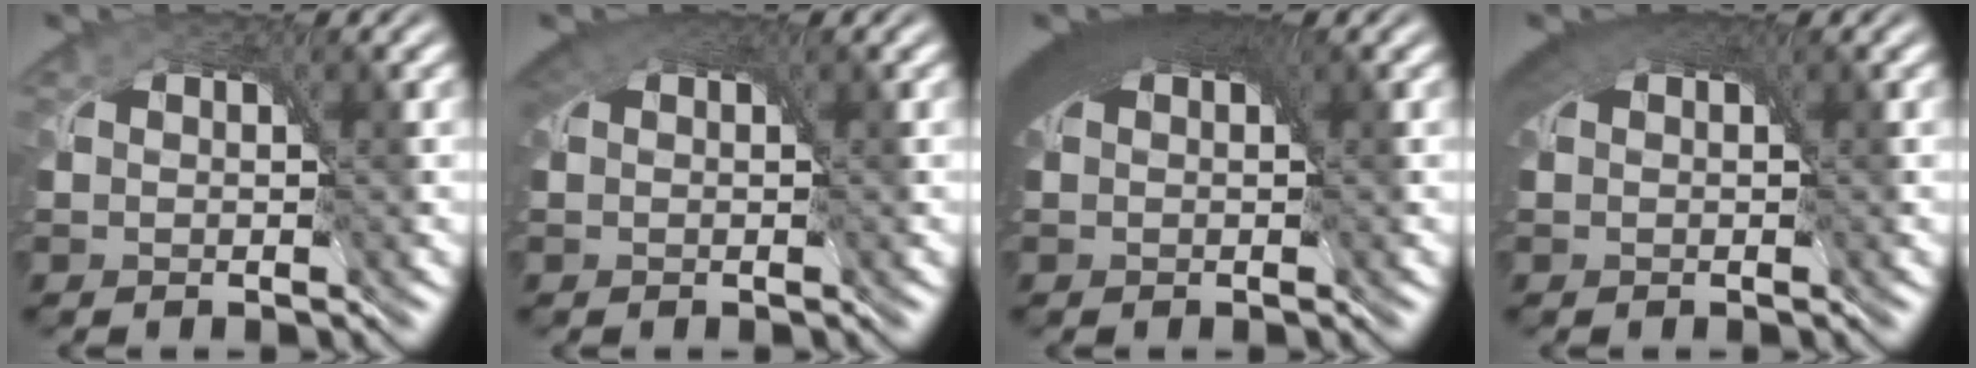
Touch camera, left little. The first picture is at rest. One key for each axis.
{"total": 4.1, "fx": 2.1, "fy": 2.4, "fz": 2.6, "tx": -0.050, "ty": 0.009, "tz": 0.024}
{"total": 8.3, "fx": 3.1, "fy": 4.1, "fz": 6.4, "tx": -0.102, "ty": 0.020, "tz": 0.032}
{"total": 5.8, "fx": 3.0, "fy": 2.9, "fz": 4.0, "tx": -0.075, "ty": 0.015, "tz": 0.035}